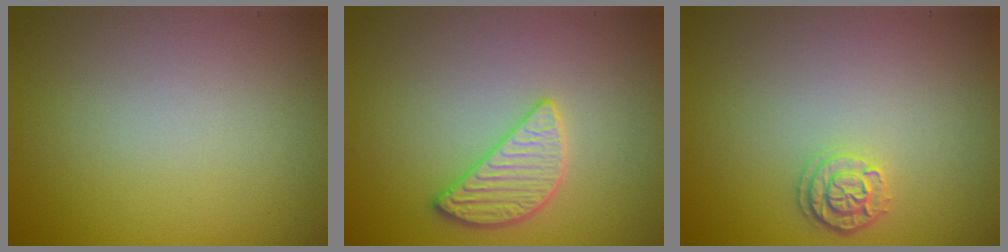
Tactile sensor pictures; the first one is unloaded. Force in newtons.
{"total": 2.8, "press": 2.8, "slide": 0.3}
{"total": 2.1, "press": 1.8, "slide": 0.9}